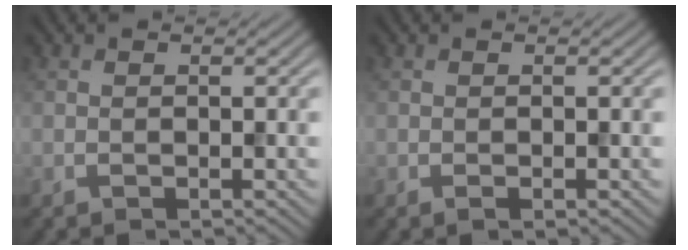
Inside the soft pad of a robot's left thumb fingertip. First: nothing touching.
{"total": 0.6, "force": [-0.3, 0.1, 0.5], "torque": [-0.012, -0.004, -0.005]}